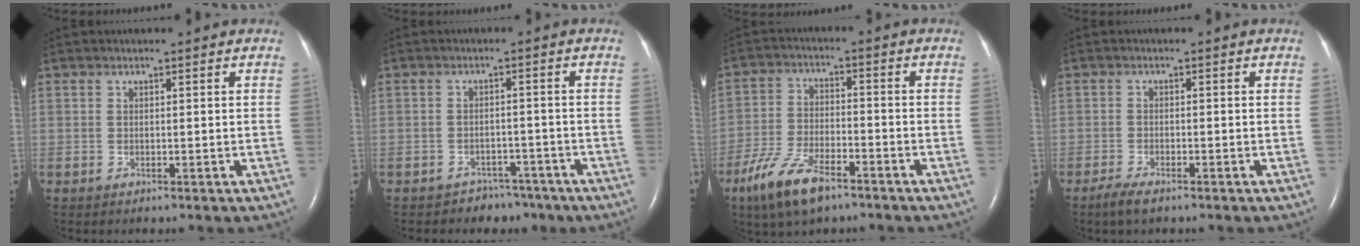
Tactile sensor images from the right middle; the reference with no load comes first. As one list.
[{"total": 4.6, "force": [-3.5, 3.0, -0.2], "torque": [0.006, 0.015, -0.046]}, {"total": 10.2, "force": [-6.7, 3.3, 6.9], "torque": [-0.149, -0.015, -0.124]}, {"total": 2.7, "force": [-2.0, 0.6, 1.7], "torque": [-0.046, -0.007, -0.039]}]